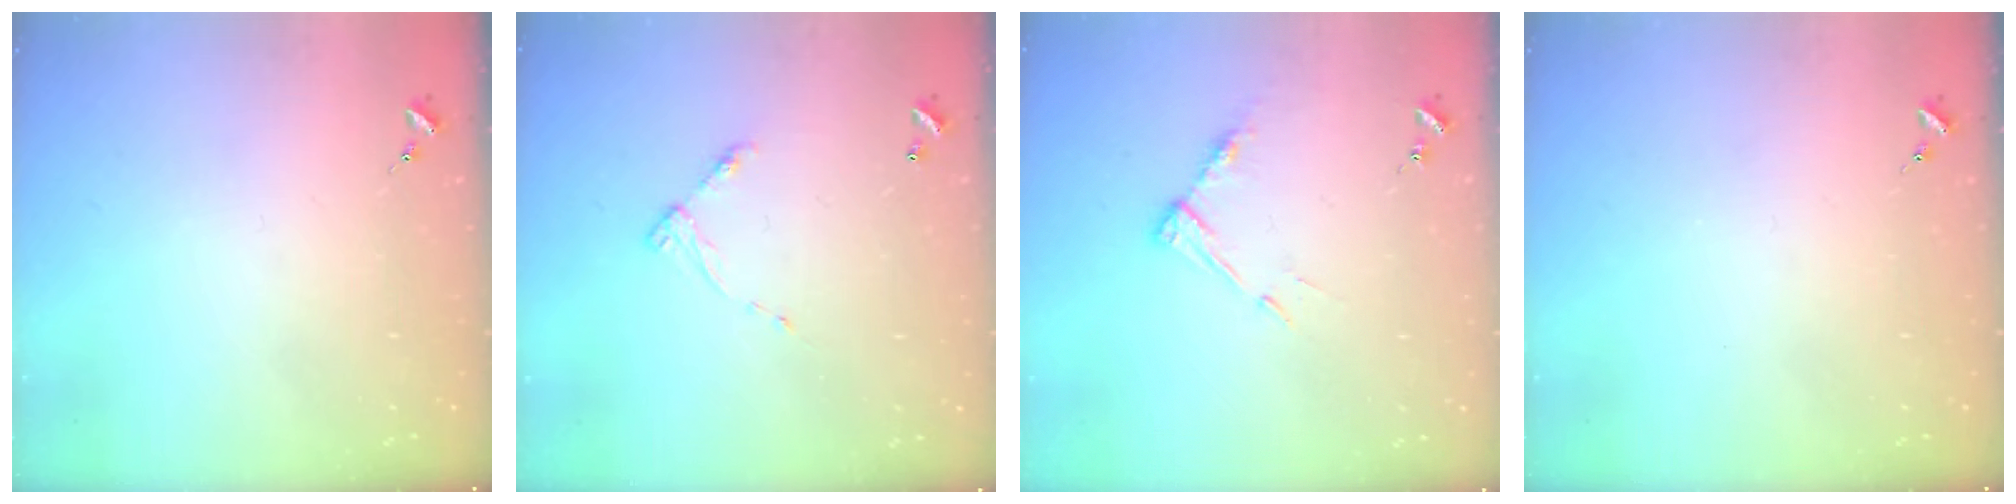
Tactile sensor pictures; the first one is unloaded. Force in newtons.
{"total": 5.9, "press": 5.9, "slide": 0.4}
{"total": 8.1, "press": 8.1, "slide": 0.6}
{"total": 0.0}